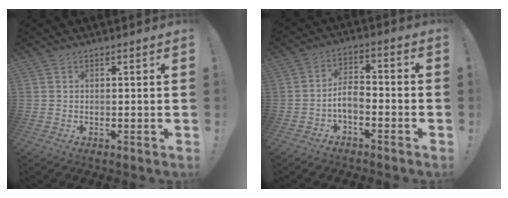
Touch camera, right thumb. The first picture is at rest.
{"total": 6.2, "force": [-2.8, 3.2, 4.5], "torque": [-0.087, 0.006, -0.052]}